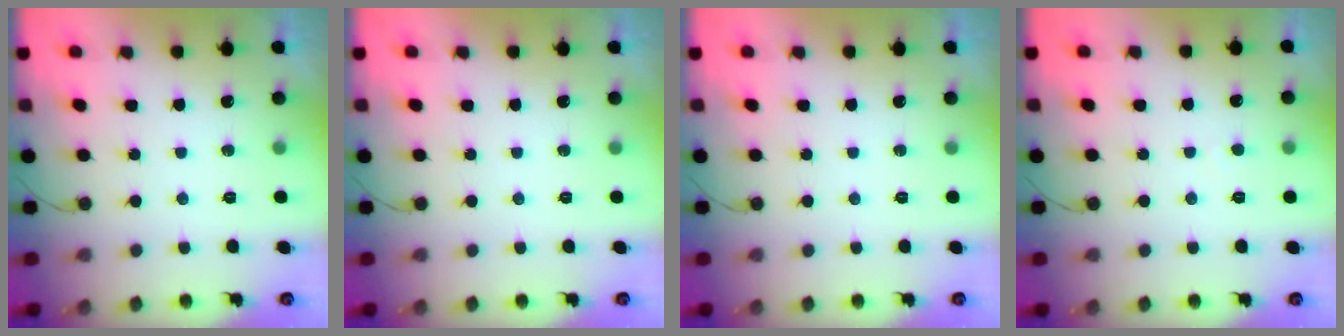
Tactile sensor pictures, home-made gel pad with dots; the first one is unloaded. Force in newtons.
{"total": 0.0}
{"total": 0.0}
{"total": 2.0, "press": 2.0, "slide": 0.1}